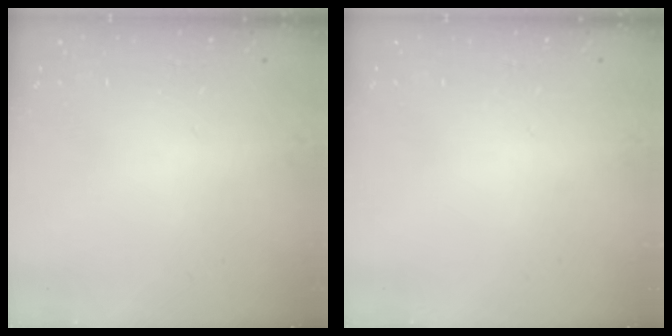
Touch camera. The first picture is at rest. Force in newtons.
{"total": 0.0}